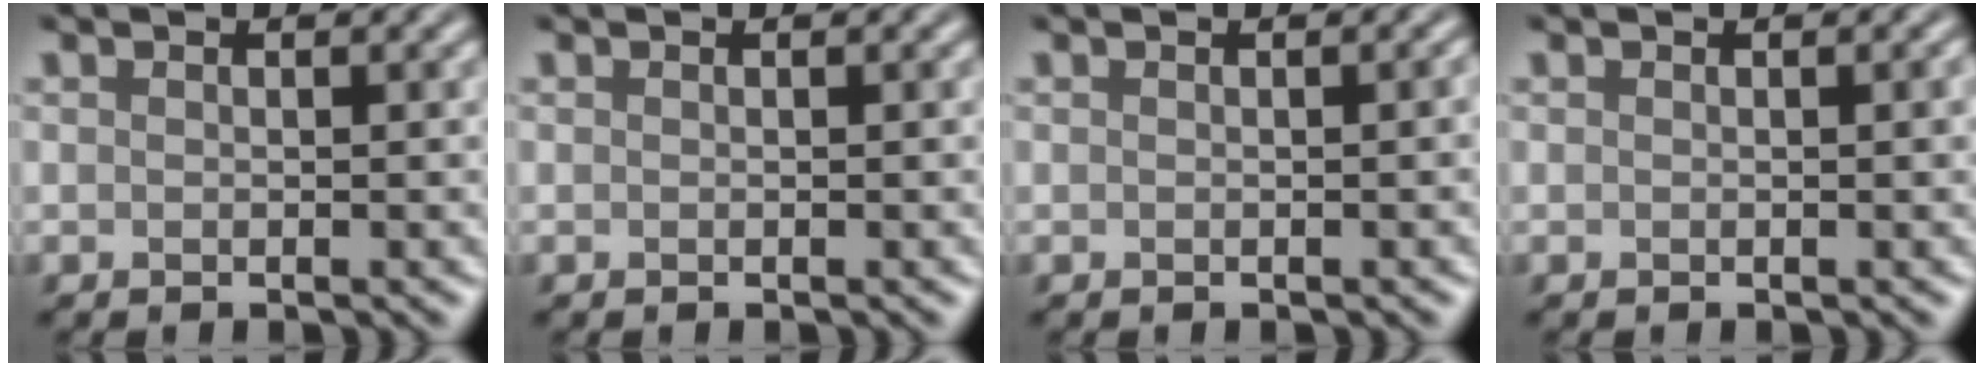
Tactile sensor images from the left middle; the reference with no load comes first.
{"total": 0.0}
{"total": 0.8, "force": [-0.2, 0.2, 0.7], "torque": [-0.006, 0.003, 0.000]}
{"total": 1.0, "force": [0.1, 0.2, 1.0], "torque": [-0.010, 0.003, 0.000]}